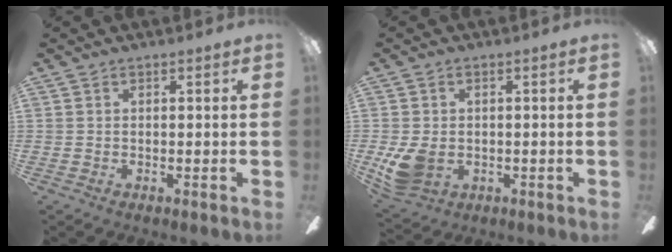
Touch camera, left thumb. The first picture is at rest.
{"total": 7.7, "force": [-1.4, 5.4, 5.4], "torque": [-0.125, 0.002, -0.021]}